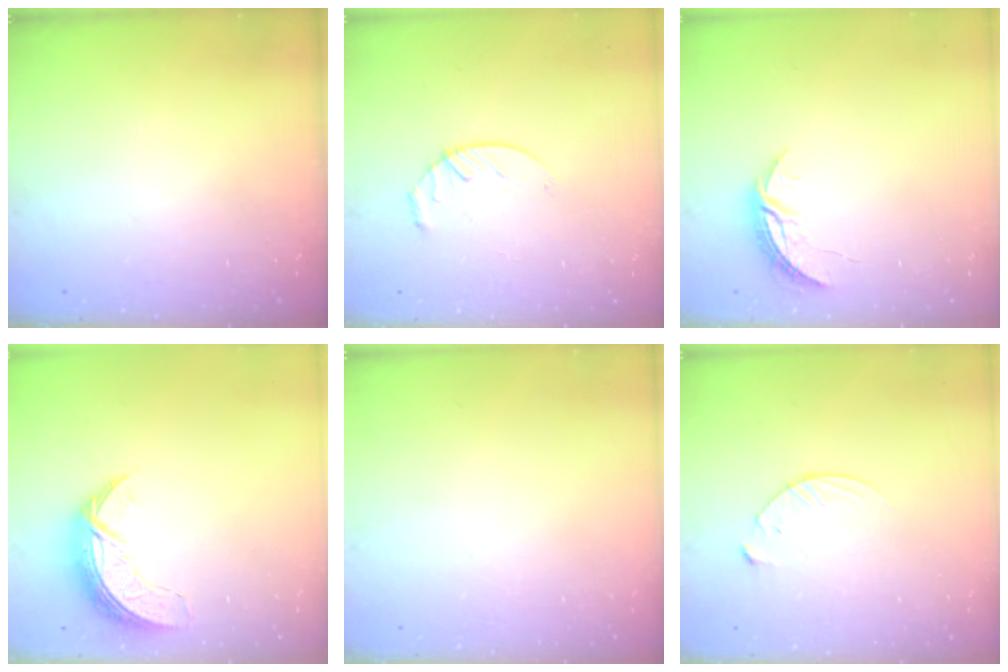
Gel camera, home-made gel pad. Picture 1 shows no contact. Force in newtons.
{"total": 4.2, "press": 4.2, "slide": 0.5}
{"total": 6.2, "press": 6.2, "slide": 0.5}
{"total": 7.8, "press": 7.8, "slide": 0.5}
{"total": 0.0}
{"total": 5.4, "press": 5.4, "slide": 0.5}